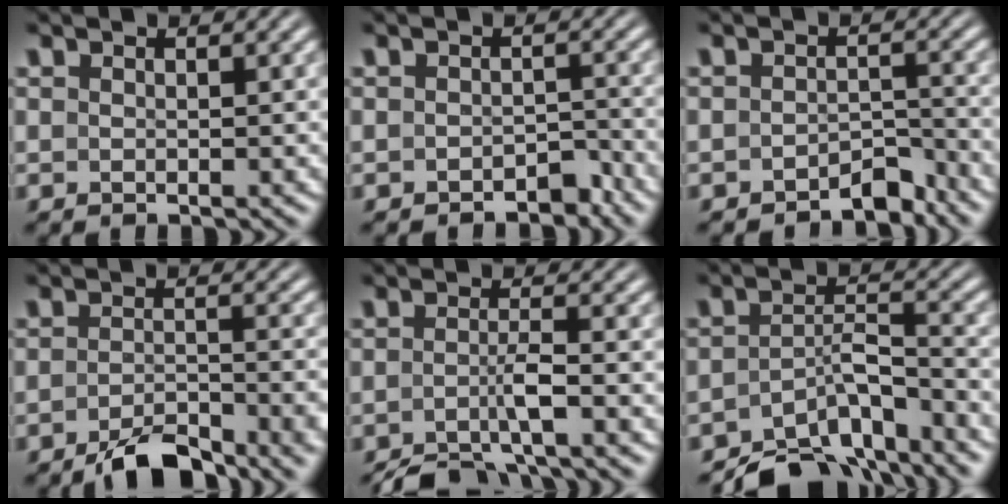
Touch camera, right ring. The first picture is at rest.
{"total": 2.4, "force": [-2.3, 0.5, 0.2], "torque": [0.006, -0.003, -0.039]}
{"total": 3.2, "force": [-3.0, 0.8, 0.6], "torque": [-0.003, -0.007, -0.050]}
{"total": 4.1, "force": [-3.5, 0.6, 2.0], "torque": [-0.029, -0.005, -0.059]}
{"total": 4.7, "force": [-4.3, 0.4, 1.9], "torque": [-0.033, -0.017, -0.060]}
{"total": 8.9, "force": [-7.3, 3.4, 3.9], "torque": [-0.057, -0.029, -0.108]}